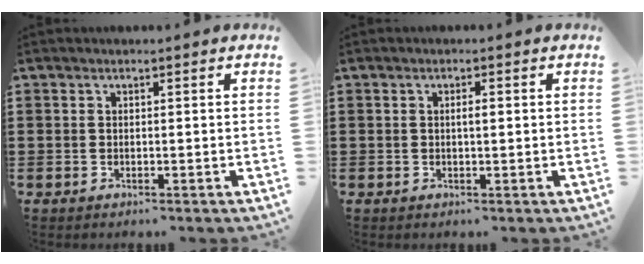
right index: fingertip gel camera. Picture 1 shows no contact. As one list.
[{"total": 1.3, "force": [0.1, 0.3, 1.3], "torque": [-0.024, 0.002, 0.000]}]